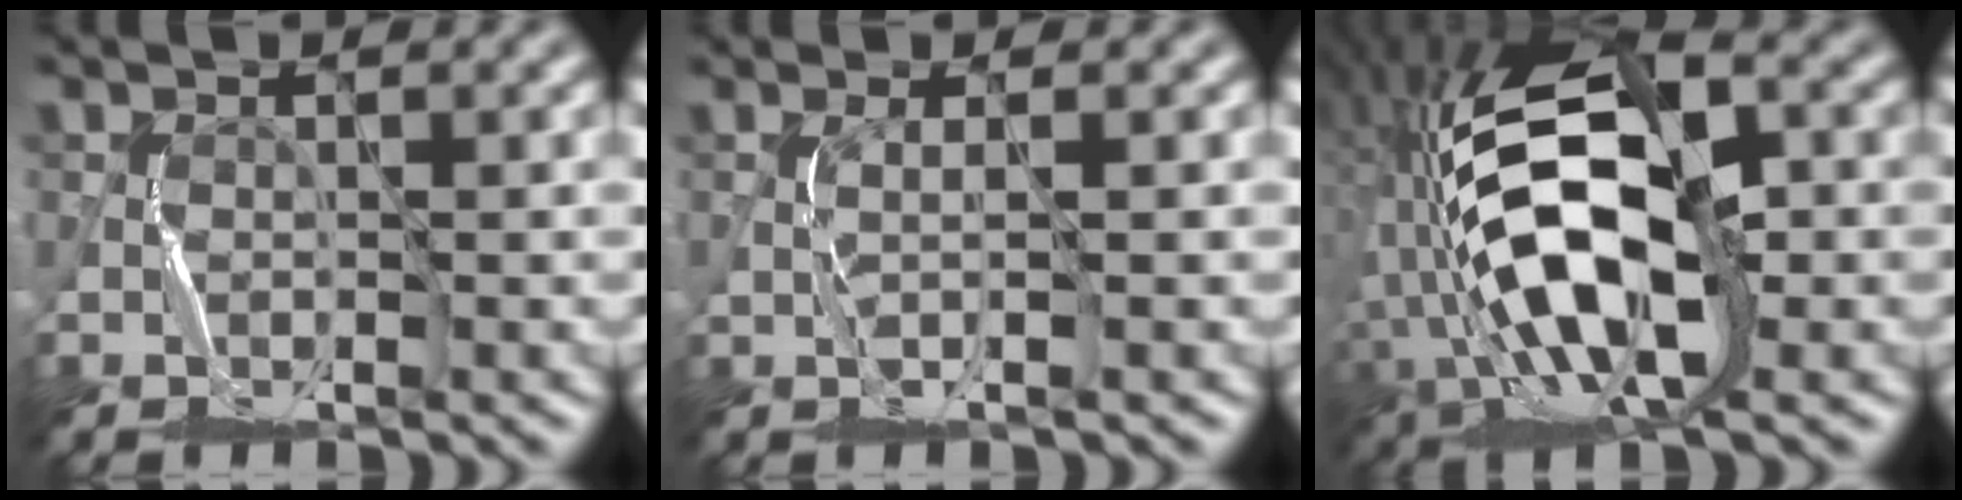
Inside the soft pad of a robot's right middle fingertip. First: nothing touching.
{"total": 1.1, "force": [0.2, -0.7, 0.8], "torque": [-0.019, 0.006, 0.005]}
{"total": 14.3, "force": [-1.8, 6.9, 12.4], "torque": [-0.246, 0.010, -0.050]}